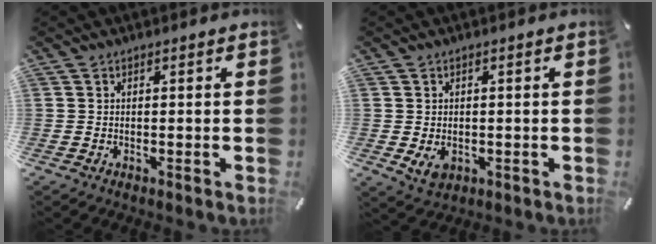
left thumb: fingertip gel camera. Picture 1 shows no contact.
{"total": 3.7, "force": [-0.8, 3.0, 2.0], "torque": [-0.022, -0.003, -0.014]}